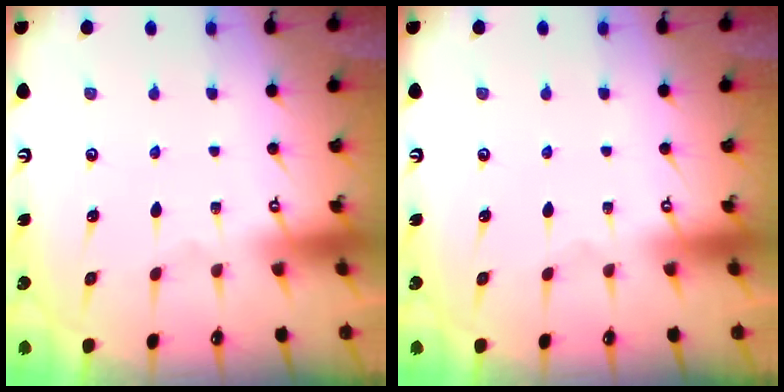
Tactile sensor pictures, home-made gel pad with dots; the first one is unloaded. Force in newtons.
{"total": 0.0}